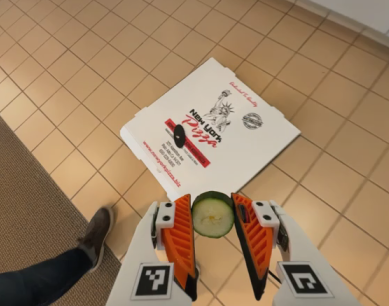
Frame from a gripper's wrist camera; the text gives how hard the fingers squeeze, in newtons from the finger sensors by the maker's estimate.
{"total": 7.0, "left": 7.1, "right": 6.9}